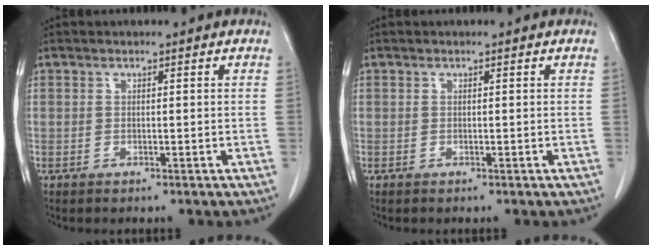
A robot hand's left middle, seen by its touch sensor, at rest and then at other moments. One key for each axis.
{"total": 0.0}